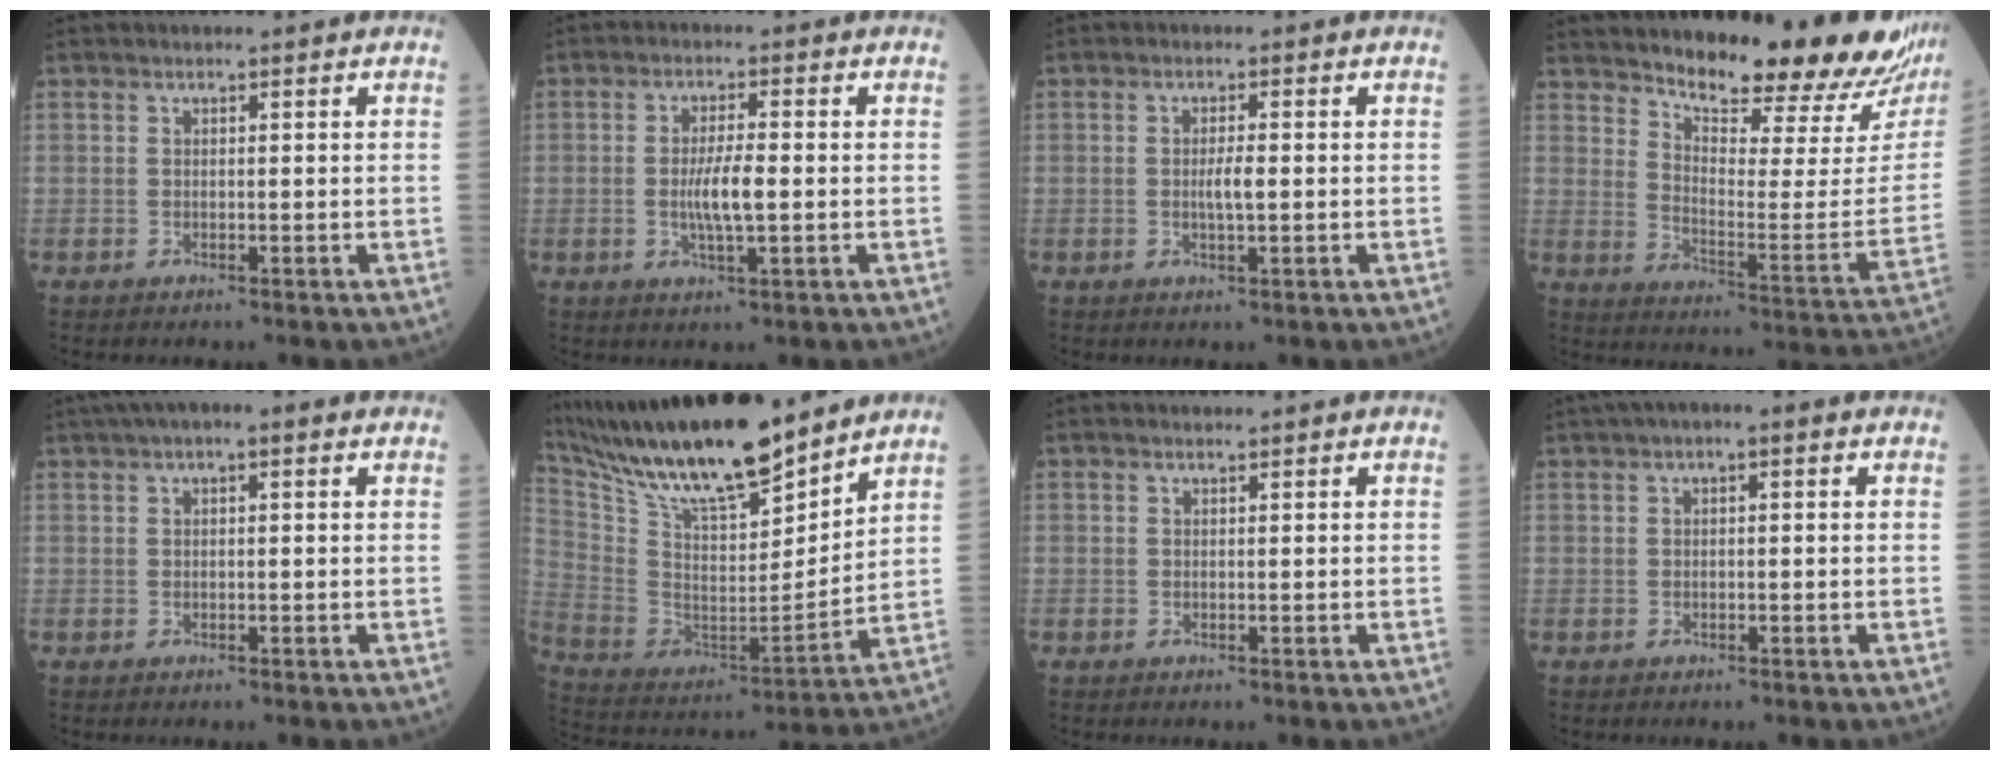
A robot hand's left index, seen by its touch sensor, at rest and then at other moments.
{"total": 5.0, "force": [-0.8, 0.7, 4.9], "torque": [-0.098, -0.008, -0.015]}
{"total": 2.4, "force": [-0.4, 0.3, 2.3], "torque": [-0.044, -0.004, -0.007]}
{"total": 22.1, "force": [20.0, 2.0, 9.3], "torque": [-0.138, -0.092, 0.258]}
{"total": 6.0, "force": [3.5, 1.6, 4.6], "torque": [-0.078, 0.036, 0.050]}
{"total": 21.7, "force": [18.1, 3.2, 11.5], "torque": [-0.222, -0.006, 0.326]}
{"total": 0.0}
{"total": 4.0, "force": [2.0, 1.2, 3.3], "torque": [-0.056, 0.028, 0.025]}